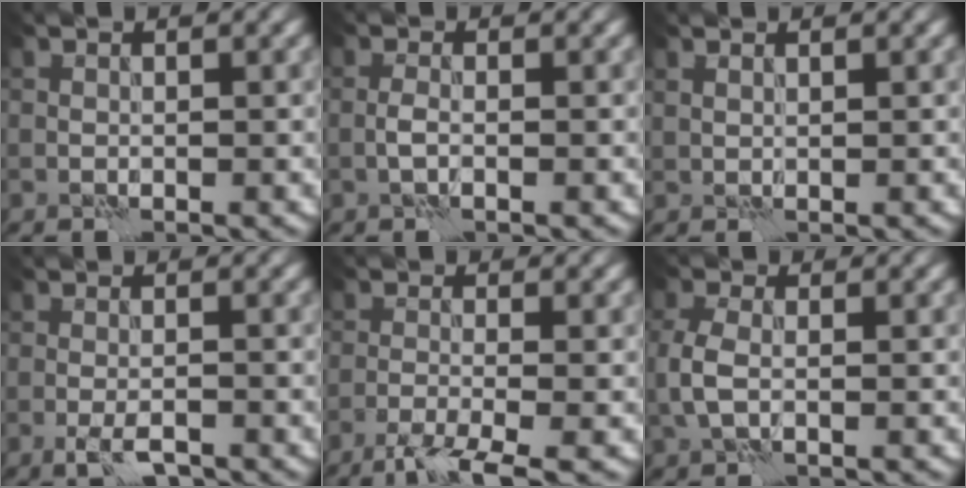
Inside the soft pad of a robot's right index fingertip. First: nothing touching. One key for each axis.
{"total": 1.1, "fx": -0.5, "fy": 0.3, "fz": 0.9, "tx": -0.023, "ty": 0.006, "tz": -0.013}
{"total": 0.8, "fx": 0.7, "fy": 0.1, "fz": 0.2, "tx": -0.007, "ty": 0.001, "tz": 0.012}
{"total": 2.6, "fx": -1.5, "fy": 0.7, "fz": 1.9, "tx": -0.042, "ty": -0.003, "tz": -0.030}
{"total": 4.5, "fx": -3.0, "fy": 0.8, "fz": 3.3, "tx": -0.056, "ty": -0.001, "tz": -0.067}
{"total": 2.7, "fx": -0.3, "fy": 1.7, "fz": 2.2, "tx": -0.056, "ty": 0.005, "tz": -0.007}